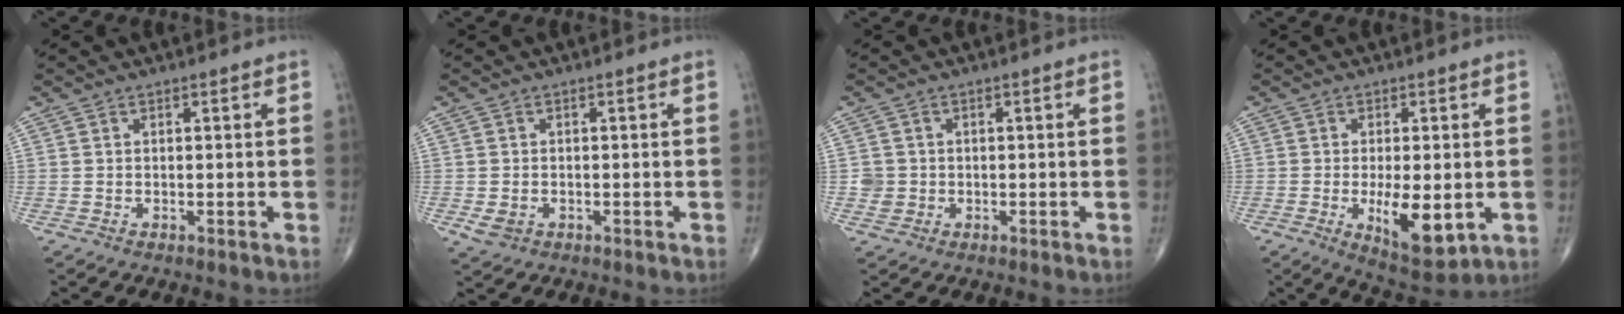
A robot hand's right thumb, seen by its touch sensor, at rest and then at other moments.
{"total": 2.8, "force": [-0.8, 2.2, 1.5], "torque": [-0.024, 0.000, -0.007]}
{"total": 2.4, "force": [-0.2, 2.3, 0.2], "torque": [0.011, 0.007, -0.004]}
{"total": 10.2, "force": [-2.2, 4.2, 9.0], "torque": [-0.130, -0.020, -0.026]}